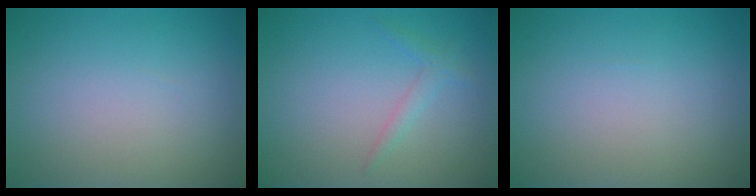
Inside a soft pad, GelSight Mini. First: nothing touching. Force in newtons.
{"total": 1.2, "press": 1.2, "slide": 0.1}
{"total": 0.0}